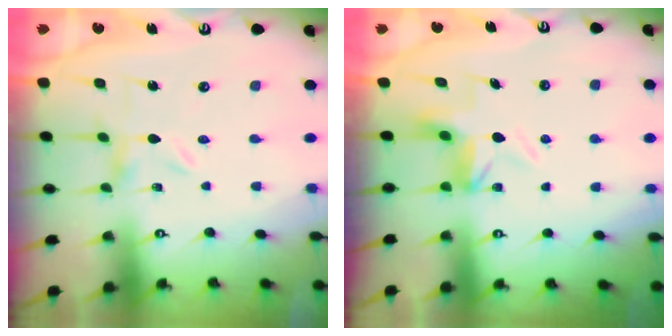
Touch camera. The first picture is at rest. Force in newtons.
{"total": 6.3, "press": 6.3, "slide": 0.2}